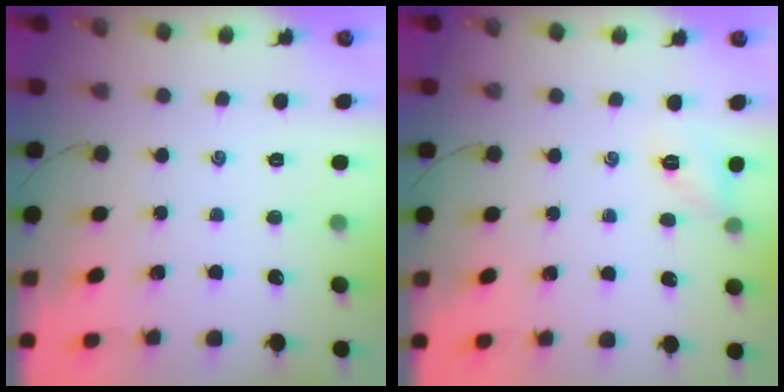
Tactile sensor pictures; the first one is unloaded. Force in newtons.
{"total": 5.9, "press": 5.8, "slide": 0.5}